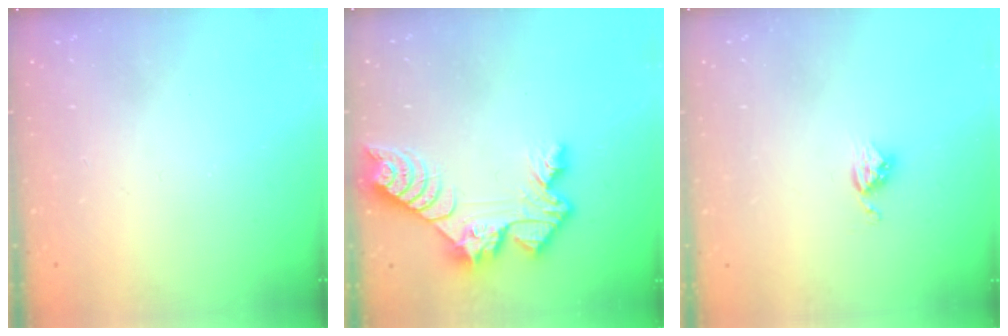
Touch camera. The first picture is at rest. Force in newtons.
{"total": 11.2, "press": 11.1, "slide": 1.0}
{"total": 3.9, "press": 3.9, "slide": 0.4}